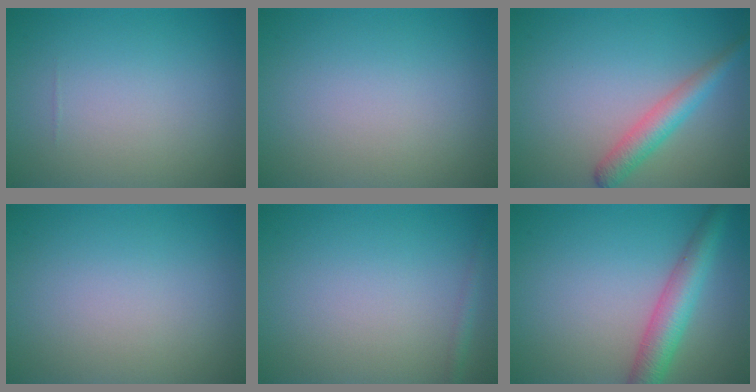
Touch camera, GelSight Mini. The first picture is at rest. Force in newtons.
{"total": 0.0}
{"total": 3.1, "press": 3.1, "slide": 0.1}
{"total": 0.0}
{"total": 0.9, "press": 0.9, "slide": 0.1}
{"total": 4.5, "press": 4.5, "slide": 0.1}